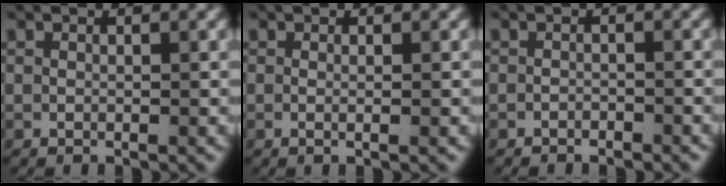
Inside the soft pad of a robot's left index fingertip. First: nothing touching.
{"total": 0.9, "force": [-0.3, -0.3, 0.7], "torque": [-0.018, -0.009, -0.003]}
{"total": 1.2, "force": [-1.2, -0.3, 0.0], "torque": [-0.001, -0.008, -0.016]}